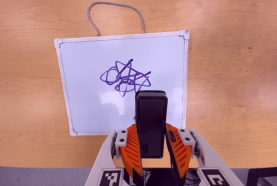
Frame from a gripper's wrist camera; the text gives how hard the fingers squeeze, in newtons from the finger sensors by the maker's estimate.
{"total": 5.2, "left": 3.6, "right": 6.7}